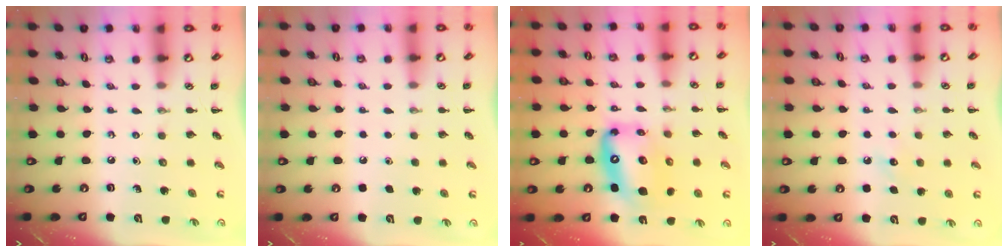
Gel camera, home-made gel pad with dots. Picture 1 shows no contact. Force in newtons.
{"total": 1.6, "press": 1.6, "slide": 0.1}
{"total": 13.1, "press": 12.7, "slide": 3.3}
{"total": 5.9, "press": 5.8, "slide": 1.4}